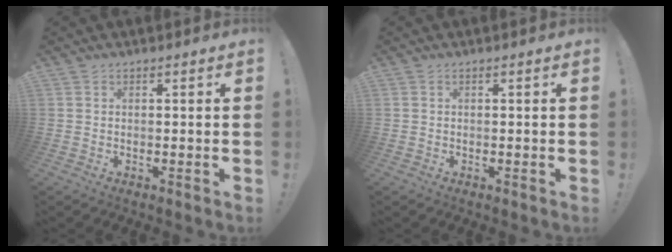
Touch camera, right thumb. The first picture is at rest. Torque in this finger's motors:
{"motor_torque": [-0.13, 0.02, 0.10, -0.03, 0.01]}